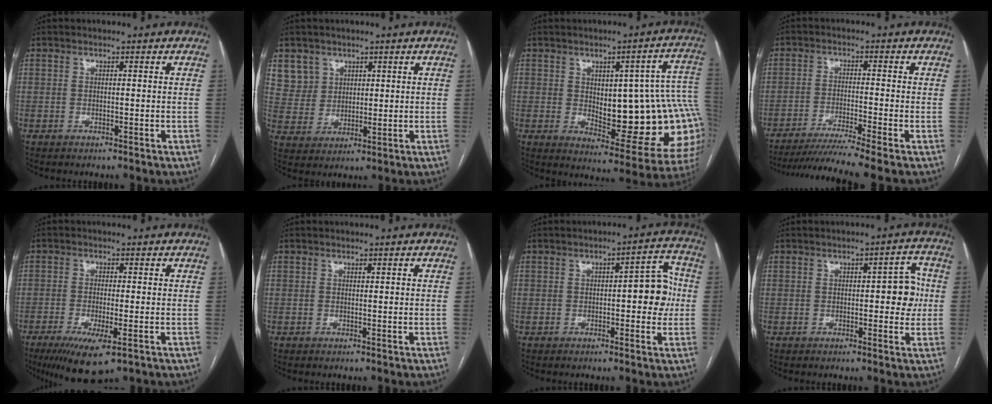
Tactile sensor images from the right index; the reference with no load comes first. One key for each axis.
{"total": 7.6, "fx": 4.9, "fy": 5.8, "fz": 0.8, "tx": -0.024, "ty": 0.016, "tz": 0.117}
{"total": 20.6, "fx": 0.5, "fy": 6.4, "fz": 19.6, "tx": -0.182, "ty": 0.019, "tz": 0.026}
{"total": 9.4, "fx": -7.9, "fy": -2.6, "fz": 4.4, "tx": -0.061, "ty": -0.029, "tz": -0.130}
{"total": 8.3, "fx": -4.4, "fy": 1.5, "fz": 6.8, "tx": -0.120, "ty": -0.023, "tz": -0.068}
{"total": 0.0}
{"total": 6.8, "fx": -0.2, "fy": 2.4, "fz": 6.4, "tx": -0.073, "ty": 0.025, "tz": -0.004}
{"total": 5.3, "fx": 0.1, "fy": 2.1, "fz": 4.8, "tx": -0.051, "ty": 0.017, "tz": -0.001}